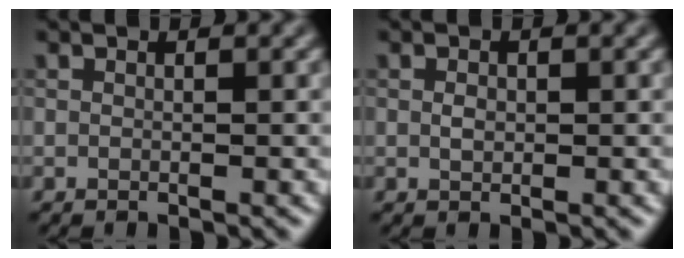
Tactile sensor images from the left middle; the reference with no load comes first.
{"total": 0.9, "force": [0.0, 0.7, 0.7], "torque": [-0.014, -0.002, 0.001]}